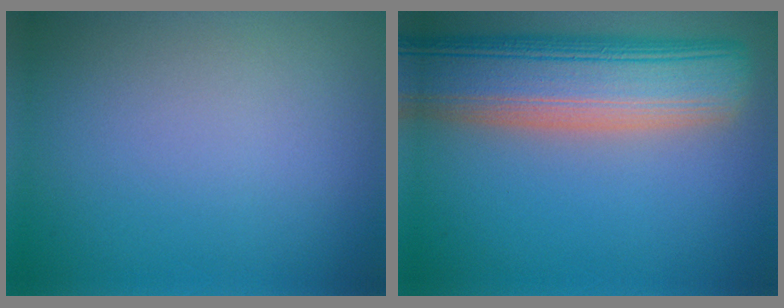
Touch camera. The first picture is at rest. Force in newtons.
{"total": 11.1, "press": 11.0, "slide": 1.1}